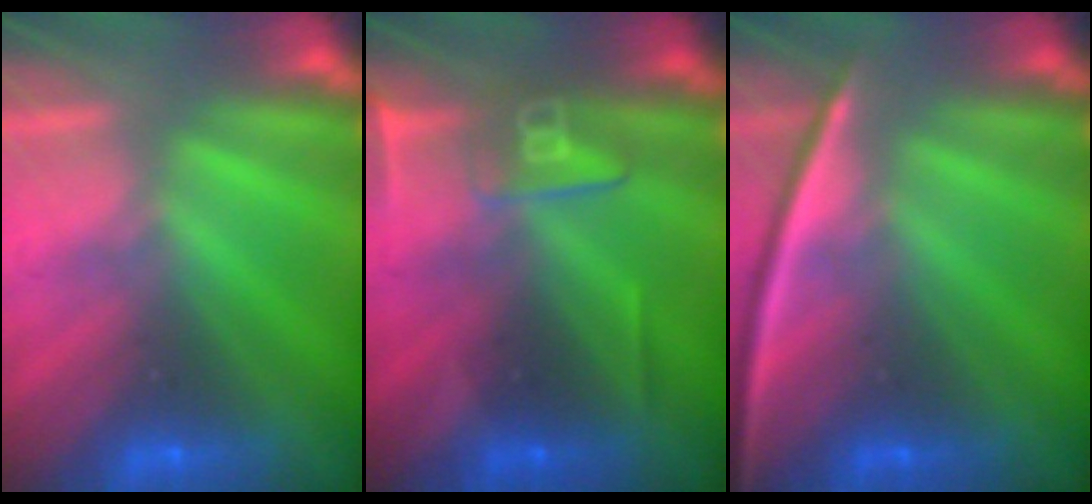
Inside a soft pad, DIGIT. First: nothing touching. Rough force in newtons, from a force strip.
{"total": 2.5}
{"total": 2.3}